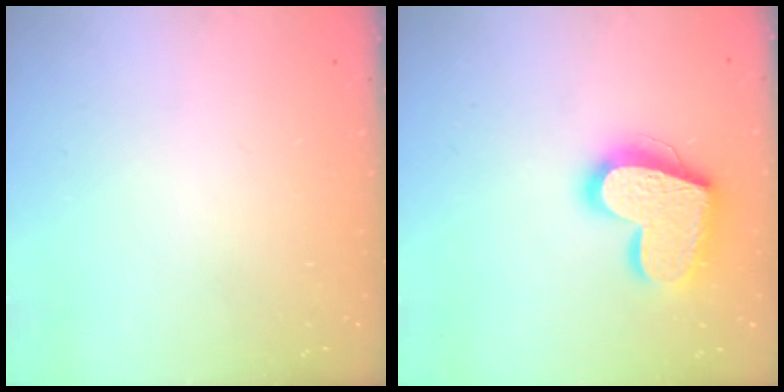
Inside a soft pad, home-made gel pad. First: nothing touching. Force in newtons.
{"total": 19.5, "press": 19.4, "slide": 1.6}